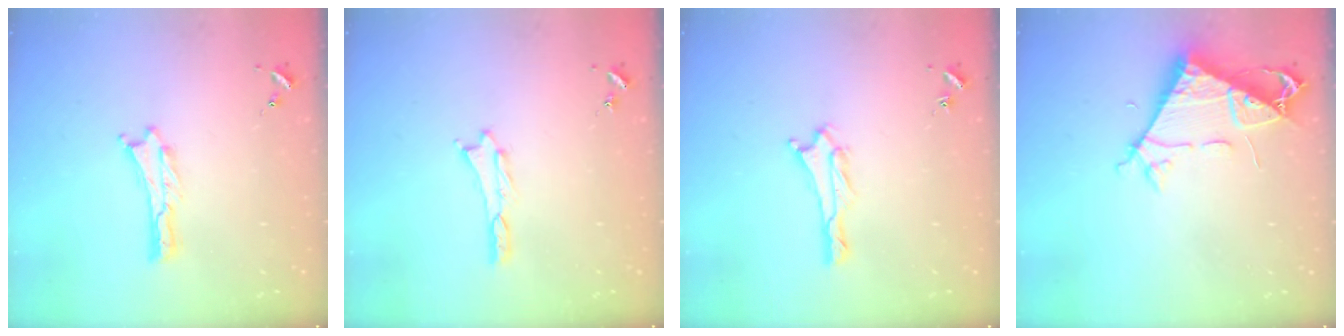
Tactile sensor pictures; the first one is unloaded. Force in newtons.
{"total": 0.0}
{"total": 1.7, "press": 1.6, "slide": 0.3}
{"total": 7.9, "press": 7.9, "slide": 0.7}